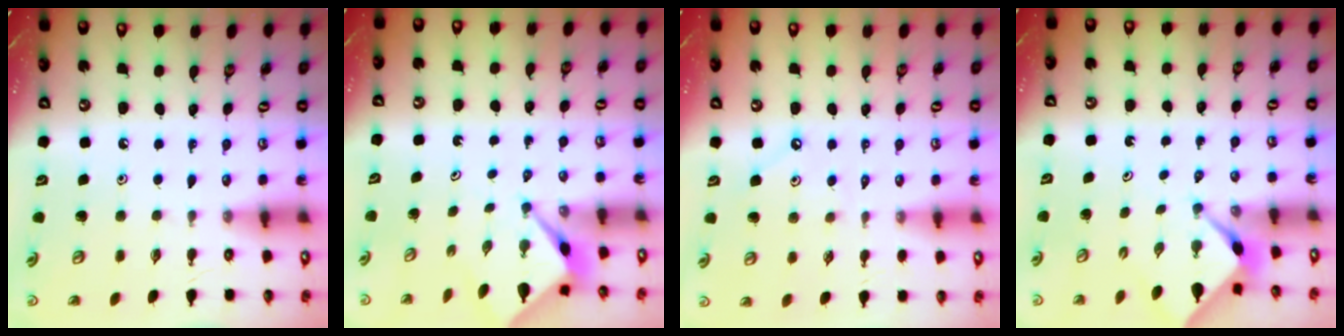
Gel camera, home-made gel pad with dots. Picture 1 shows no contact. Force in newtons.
{"total": 2.7, "press": 2.7, "slide": 0.2}
{"total": 3.7, "press": 3.7, "slide": 0.6}
{"total": 2.2, "press": 2.2, "slide": 0.2}